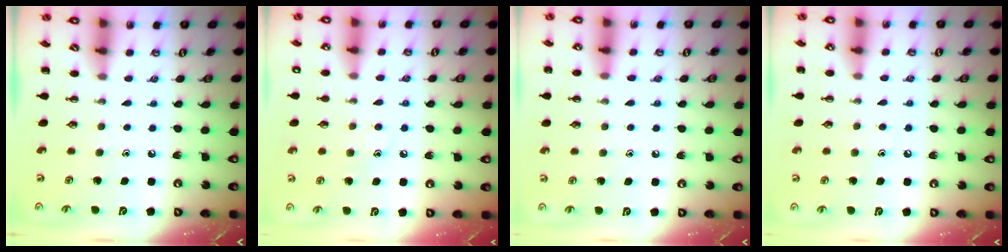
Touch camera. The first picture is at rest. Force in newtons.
{"total": 8.5, "press": 8.4, "slide": 1.7}
{"total": 7.5, "press": 7.1, "slide": 2.3}
{"total": 4.8, "press": 4.6, "slide": 1.4}